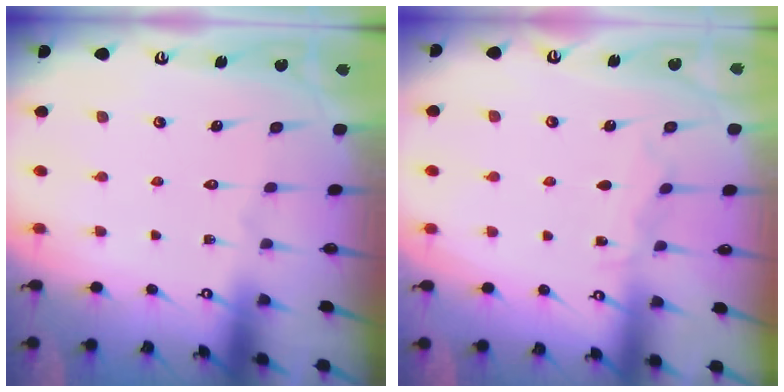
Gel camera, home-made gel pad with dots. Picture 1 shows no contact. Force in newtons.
{"total": 3.9, "press": 3.9, "slide": 0.5}